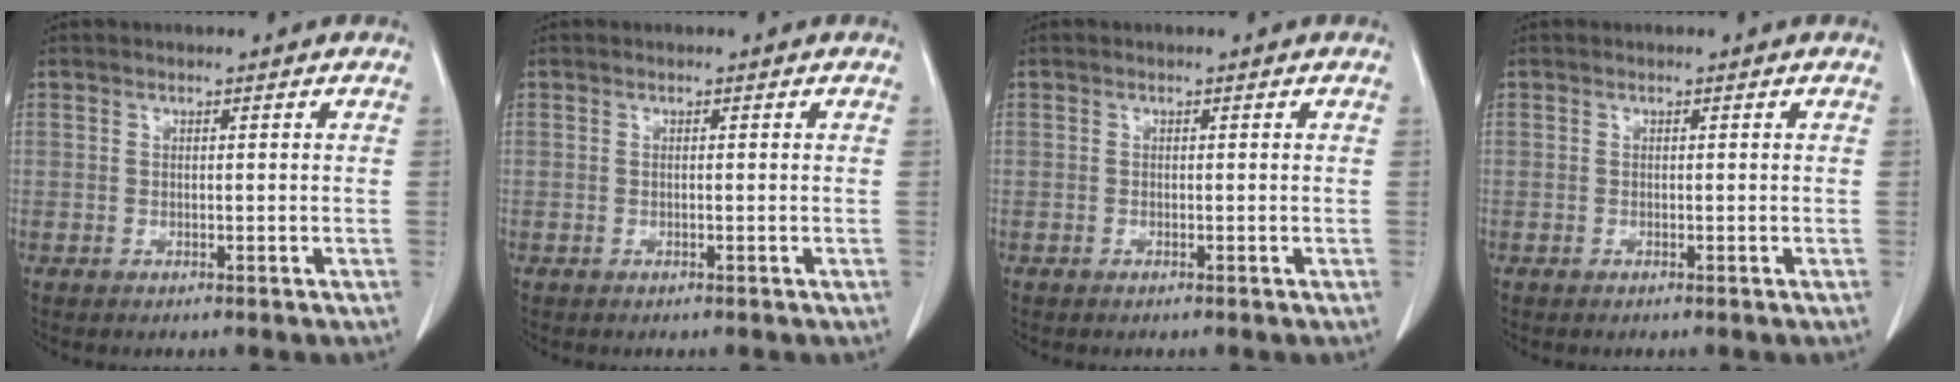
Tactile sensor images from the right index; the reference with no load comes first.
{"total": 0.0}
{"total": 0.0}
{"total": 0.0}